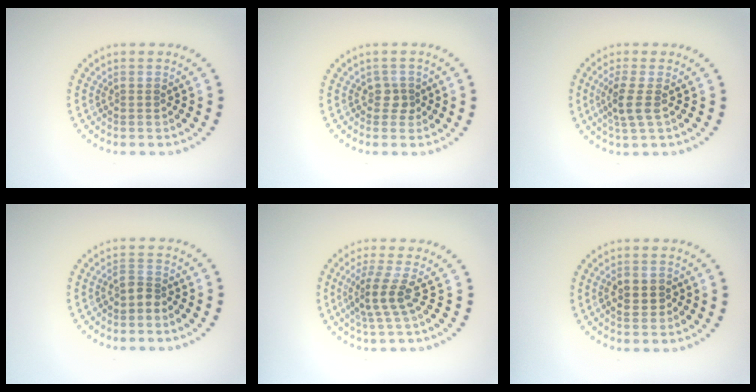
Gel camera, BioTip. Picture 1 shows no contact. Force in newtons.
{"total": 1.4, "press": 1.1, "slide": 0.9}
{"total": 2.4, "press": 2.0, "slide": 1.3}
{"total": 1.7, "press": 1.3, "slide": 1.1}
{"total": 3.0, "press": 2.1, "slide": 2.1}
{"total": 2.5, "press": 2.5, "slide": 0.2}